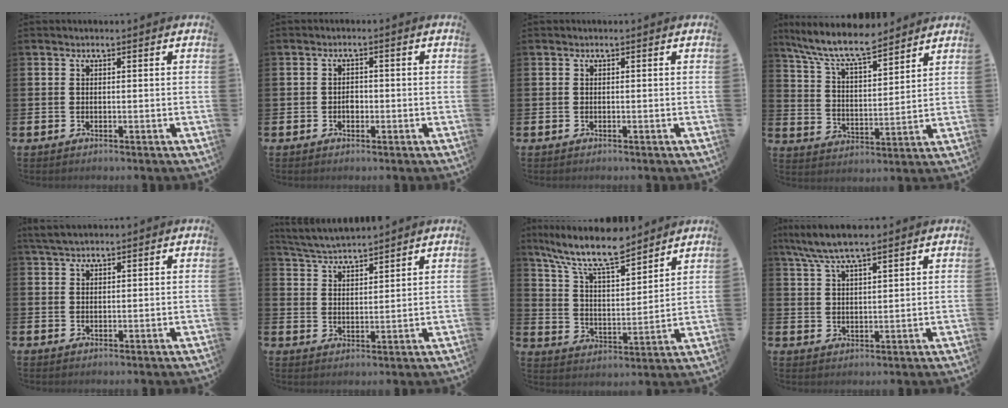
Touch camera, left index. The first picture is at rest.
{"total": 1.5, "force": [-0.4, 1.2, 0.9], "torque": [-0.005, 0.000, -0.012]}
{"total": 0.0}
{"total": 9.0, "force": [8.2, 1.4, 3.5], "torque": [-0.099, -0.046, 0.145]}
{"total": 3.7, "force": [2.9, 0.8, 2.2], "torque": [-0.050, 0.000, 0.053]}
{"total": 4.4, "force": [4.4, 0.3, 0.4], "torque": [-0.030, -0.025, 0.079]}
{"total": 10.9, "force": [9.4, 2.4, 4.8], "torque": [-0.121, -0.050, 0.167]}
{"total": 6.6, "force": [5.8, 1.1, 3.0], "torque": [-0.069, -0.016, 0.103]}